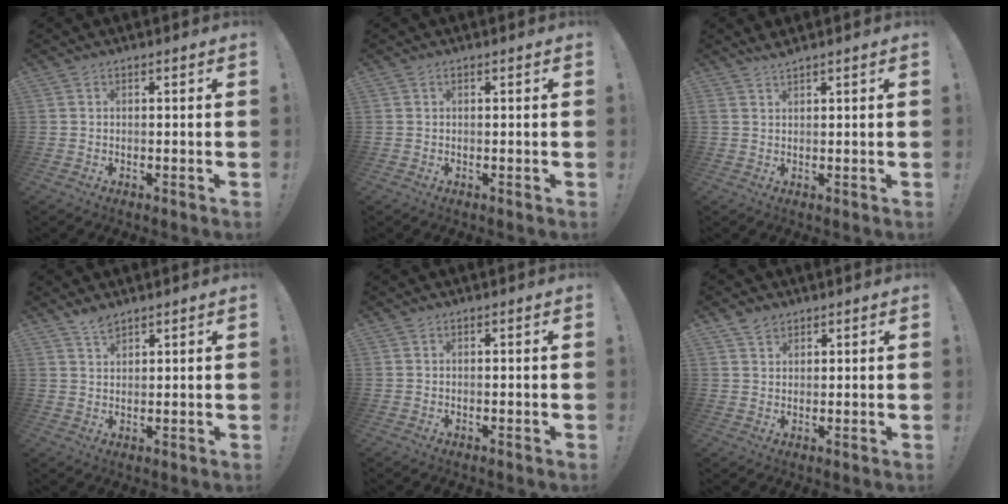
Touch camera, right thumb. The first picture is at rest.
{"total": 0.0}
{"total": 1.8, "force": [1.6, -0.3, 0.8], "torque": [-0.017, -0.006, 0.028]}
{"total": 3.3, "force": [2.8, 1.1, 1.2], "torque": [-0.014, -0.020, 0.050]}
{"total": 0.0}
{"total": 3.3, "force": [2.4, 2.1, 0.9], "torque": [-0.014, -0.008, 0.044]}